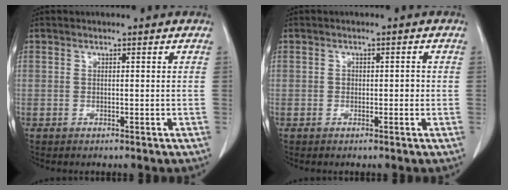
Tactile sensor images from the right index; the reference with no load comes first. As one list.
[{"total": 1.6, "force": [-0.2, 1.1, 1.2], "torque": [-0.014, 0.007, -0.001]}]